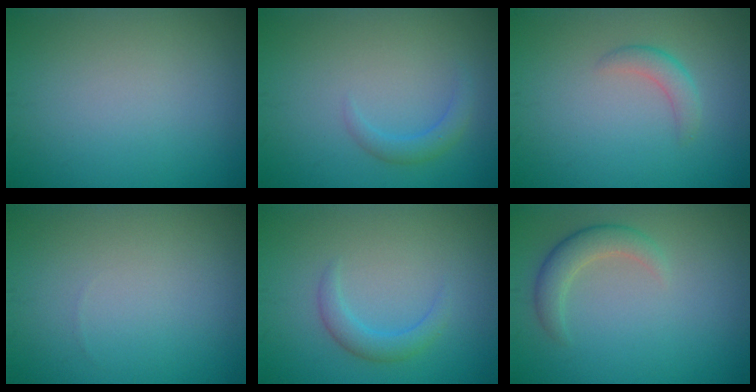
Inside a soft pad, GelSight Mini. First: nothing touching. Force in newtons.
{"total": 1.6, "press": 1.6, "slide": 0.0}
{"total": 1.8, "press": 1.8, "slide": 0.0}
{"total": 0.0}
{"total": 2.0, "press": 2.0, "slide": 0.1}
{"total": 2.7, "press": 2.7, "slide": 0.4}